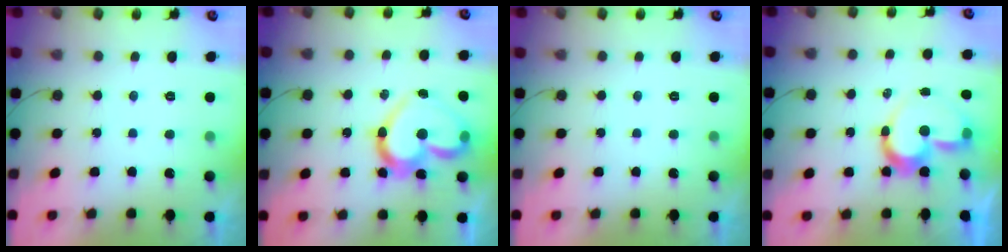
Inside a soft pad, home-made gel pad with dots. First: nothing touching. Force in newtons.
{"total": 18.5, "press": 18.4, "slide": 1.9}
{"total": 0.0}
{"total": 12.1, "press": 12.0, "slide": 1.0}